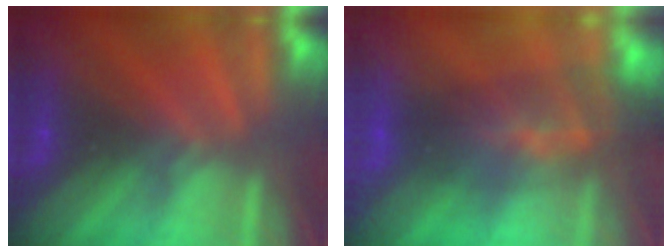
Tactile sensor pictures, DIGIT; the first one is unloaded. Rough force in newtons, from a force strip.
{"total": 7.6}